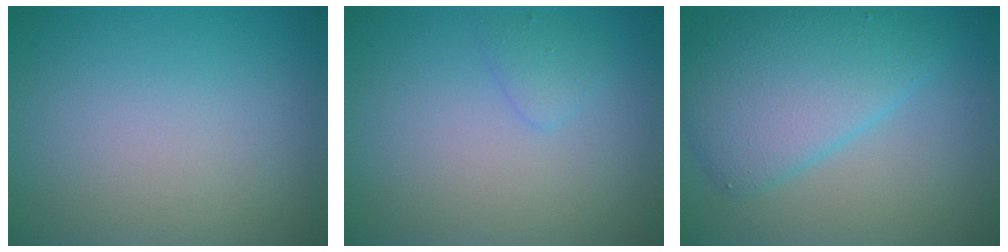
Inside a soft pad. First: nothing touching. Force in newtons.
{"total": 1.2, "press": 1.2, "slide": 0.0}
{"total": 6.0, "press": 6.0, "slide": 0.2}